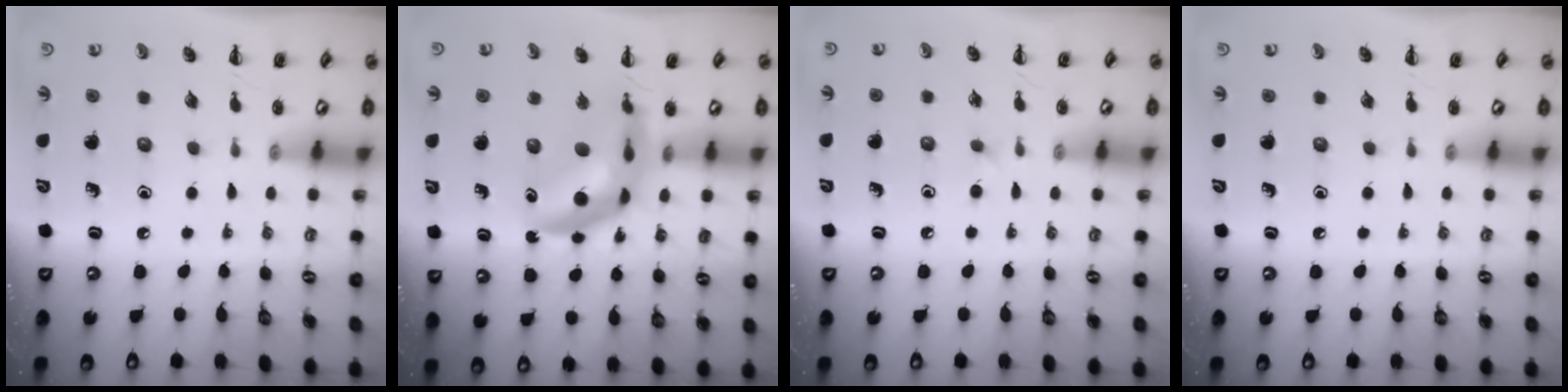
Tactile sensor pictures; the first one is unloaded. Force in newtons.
{"total": 9.7, "press": 9.2, "slide": 3.1}
{"total": 2.2, "press": 2.0, "slide": 1.0}
{"total": 0.0}